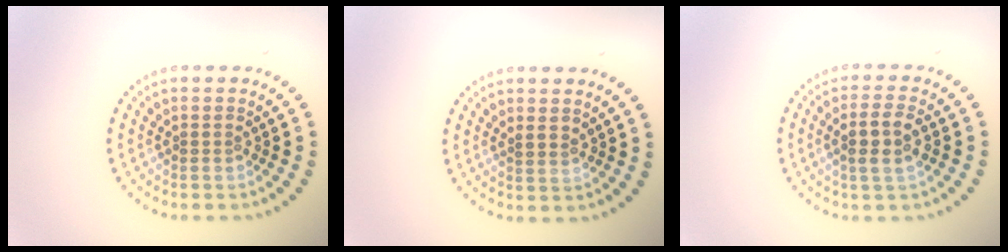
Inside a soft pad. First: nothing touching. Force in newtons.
{"total": 0.6, "press": 0.4, "slide": 0.4}
{"total": 2.8, "press": 2.7, "slide": 0.8}